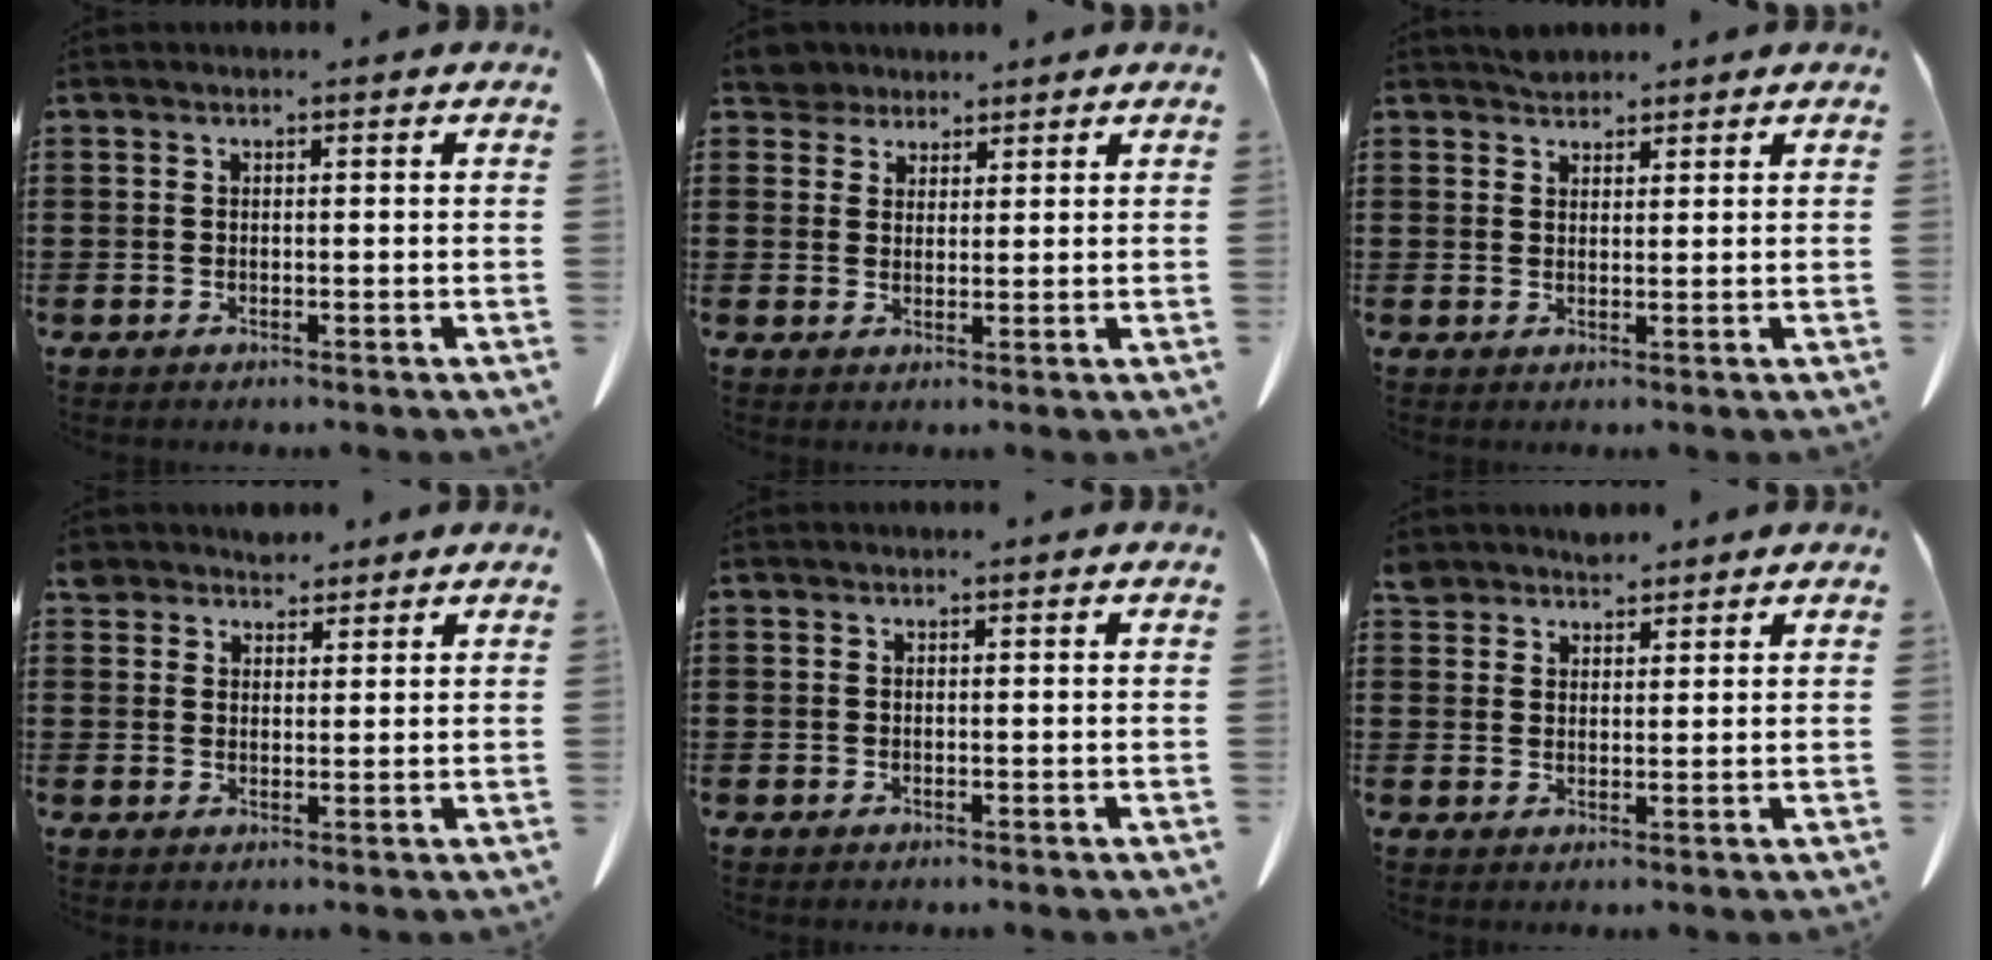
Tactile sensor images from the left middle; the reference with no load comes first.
{"total": 3.9, "force": [3.5, 1.7, 0.6], "torque": [-0.026, 0.000, 0.068]}
{"total": 2.0, "force": [1.8, 0.7, 0.2], "torque": [-0.010, 0.000, 0.036]}
{"total": 3.3, "force": [3.0, 1.4, 0.2], "torque": [-0.006, -0.002, 0.057]}
{"total": 0.0}
{"total": 3.1, "force": [3.0, 1.0, 0.2], "torque": [-0.013, -0.003, 0.059]}